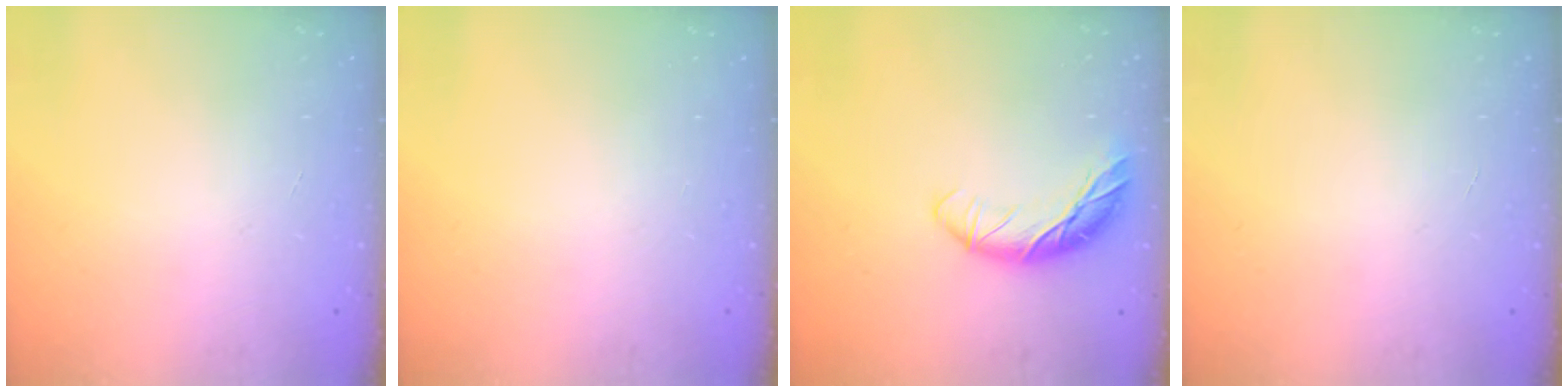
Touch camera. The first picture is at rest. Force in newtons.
{"total": 0.0}
{"total": 11.1, "press": 11.0, "slide": 1.8}
{"total": 0.9, "press": 0.8, "slide": 0.2}